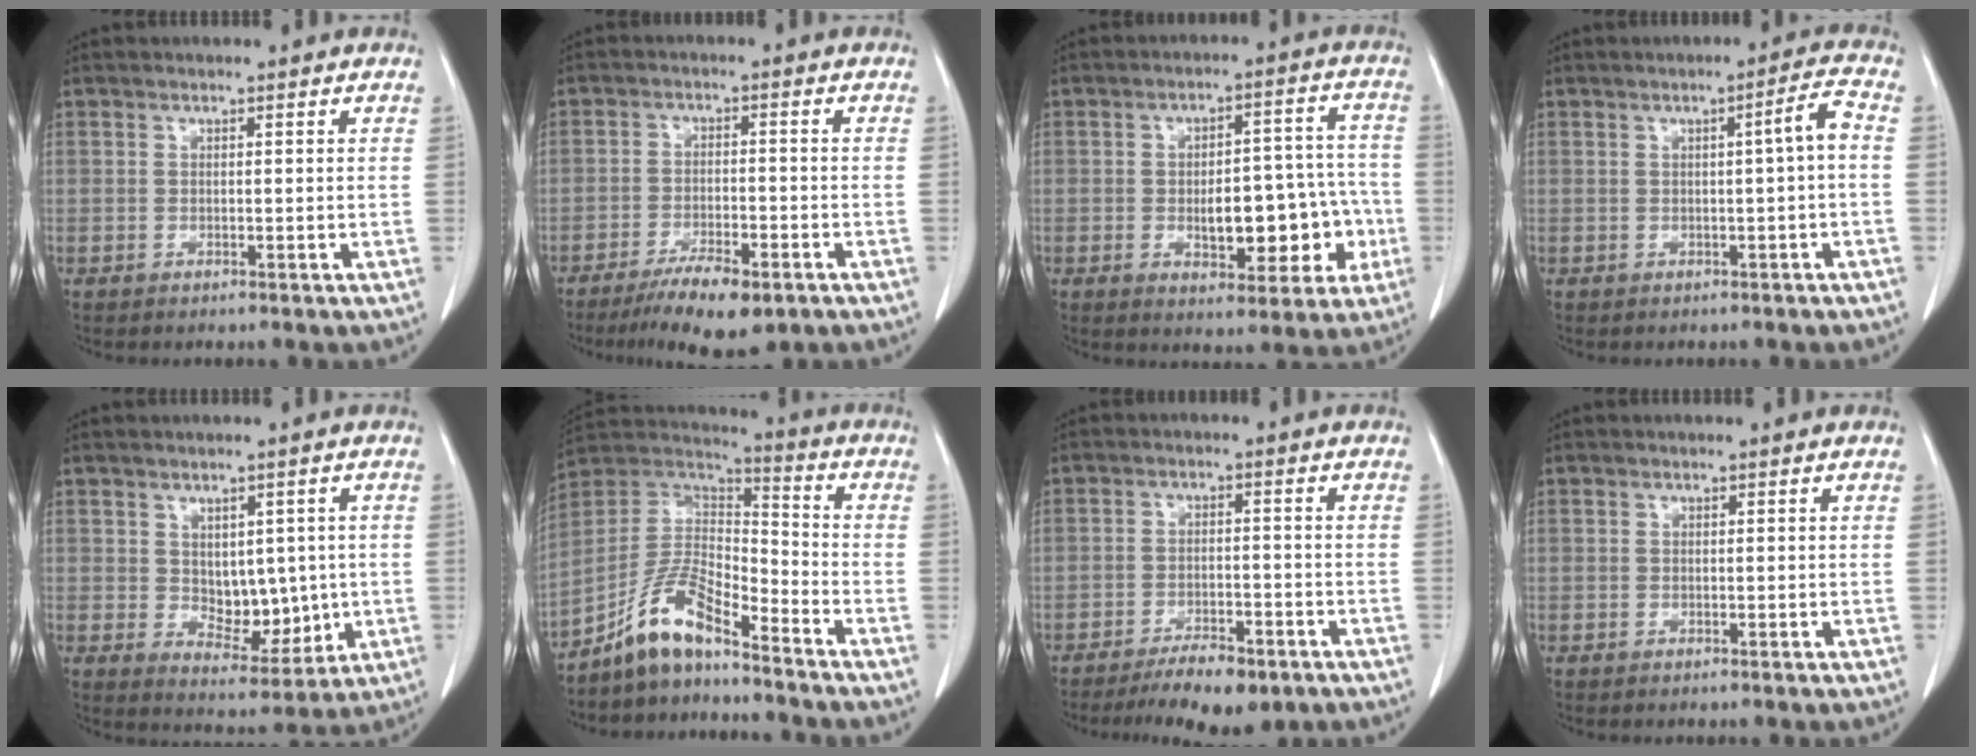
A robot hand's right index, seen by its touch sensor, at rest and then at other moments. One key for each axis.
{"total": 8.4, "fx": -5.7, "fy": 2.0, "fz": 5.8, "tx": -0.095, "ty": -0.014, "tz": -0.090}
{"total": 11.6, "fx": -2.7, "fy": 5.2, "fz": 10.0, "tx": -0.127, "ty": 0.032, "tz": -0.025}
{"total": 3.5, "fx": -0.1, "fy": -0.3, "fz": 3.5, "tx": -0.052, "ty": 0.008, "tz": 0.000}
{"total": 7.4, "fx": 0.2, "fy": 4.4, "fz": 5.9, "tx": -0.079, "ty": -0.005, "tz": 0.024}
{"total": 10.4, "fx": -8.0, "fy": 2.5, "fz": 6.2, "tx": -0.136, "ty": 0.022, "tz": -0.154}
{"total": 7.7, "fx": -6.1, "fy": 2.8, "fz": 3.9, "tx": -0.056, "ty": -0.004, "tz": -0.093}
{"total": 0.0}